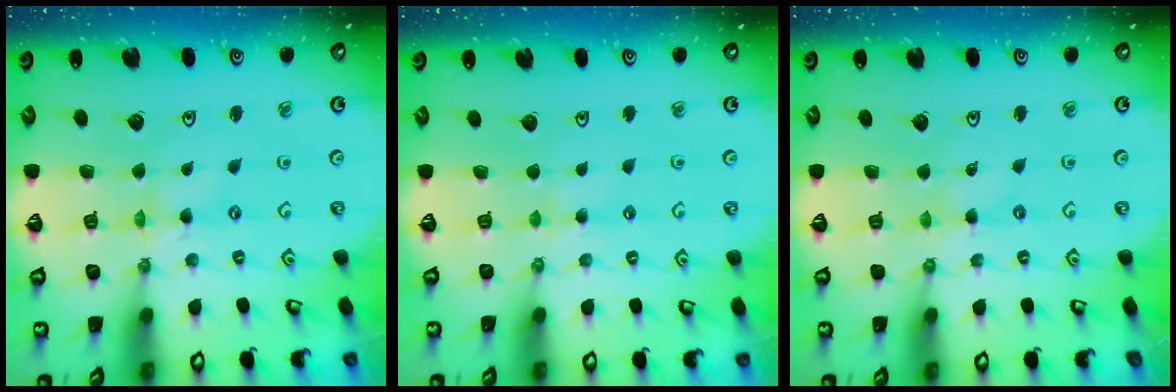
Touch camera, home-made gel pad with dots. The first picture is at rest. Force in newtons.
{"total": 2.6, "press": 2.6, "slide": 0.5}
{"total": 0.8, "press": 0.8, "slide": 0.1}